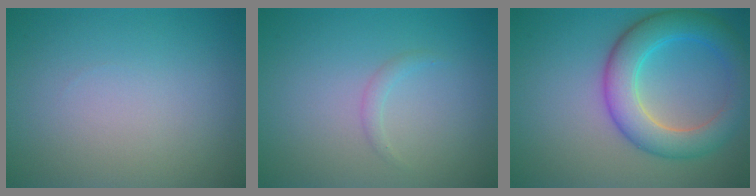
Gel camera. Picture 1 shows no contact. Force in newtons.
{"total": 0.8, "press": 0.8, "slide": 0.1}
{"total": 6.4, "press": 6.4, "slide": 0.1}